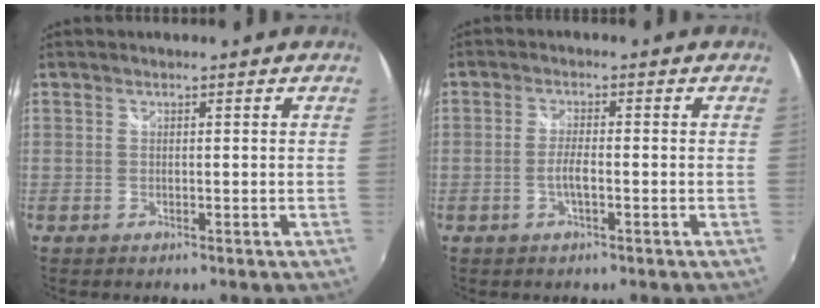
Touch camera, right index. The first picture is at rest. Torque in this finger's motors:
{"motor_torque": [0.06, -0.03, 0.08, 0.02]}